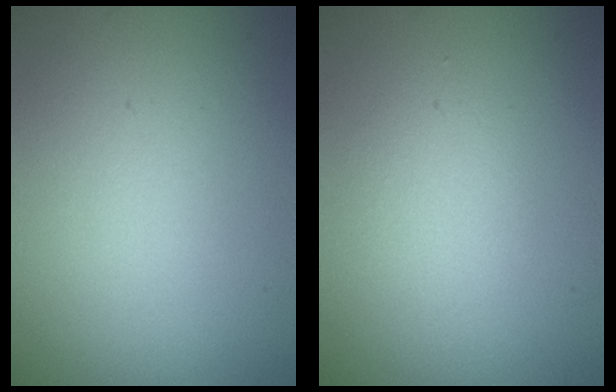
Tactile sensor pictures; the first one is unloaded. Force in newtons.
{"total": 1.6, "press": 1.6, "slide": 0.1}